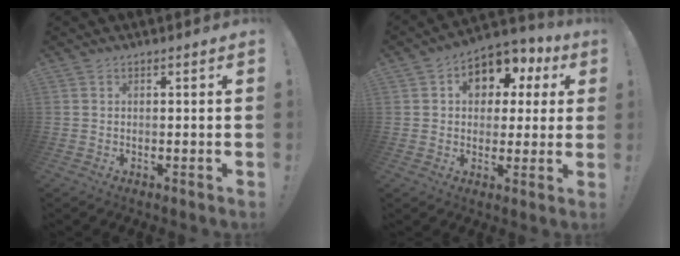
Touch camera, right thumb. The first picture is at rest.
{"total": 10.2, "force": [3.5, 7.7, 5.8], "torque": [-0.077, -0.015, 0.068]}